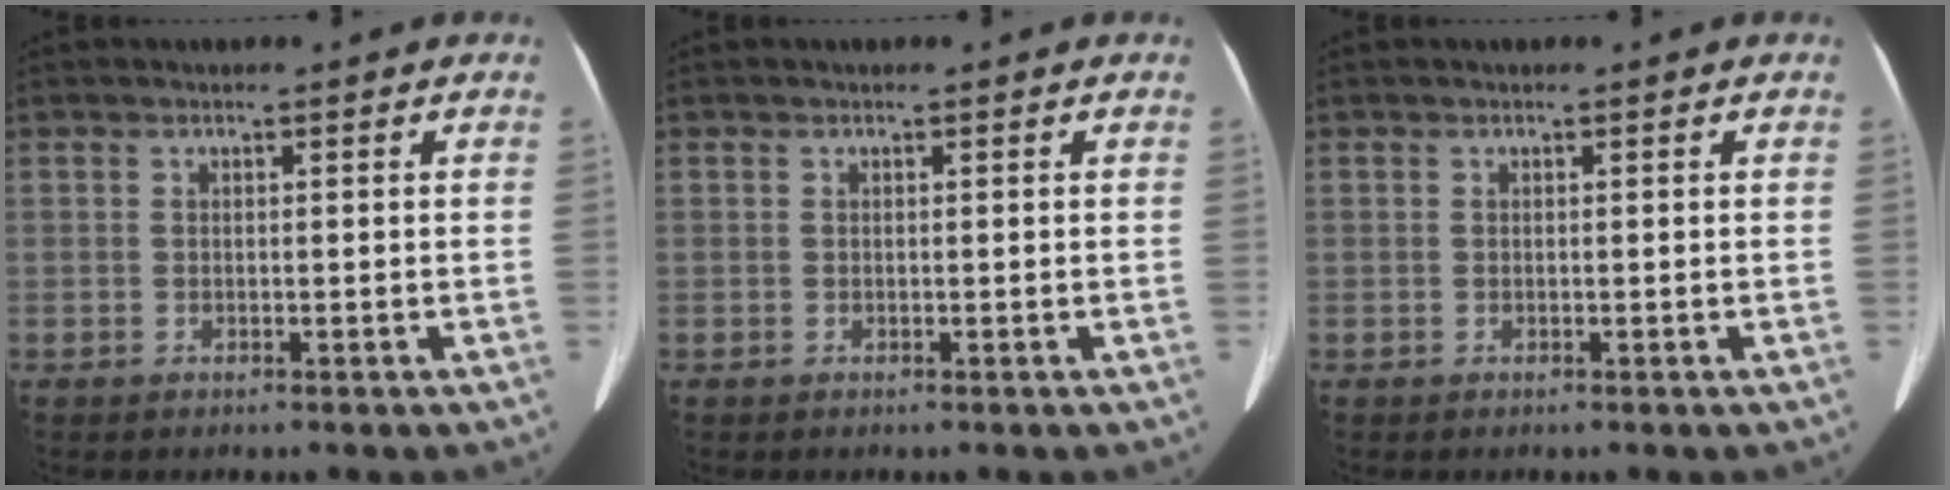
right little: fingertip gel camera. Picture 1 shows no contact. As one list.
[{"total": 0.0}, {"total": 0.0}]